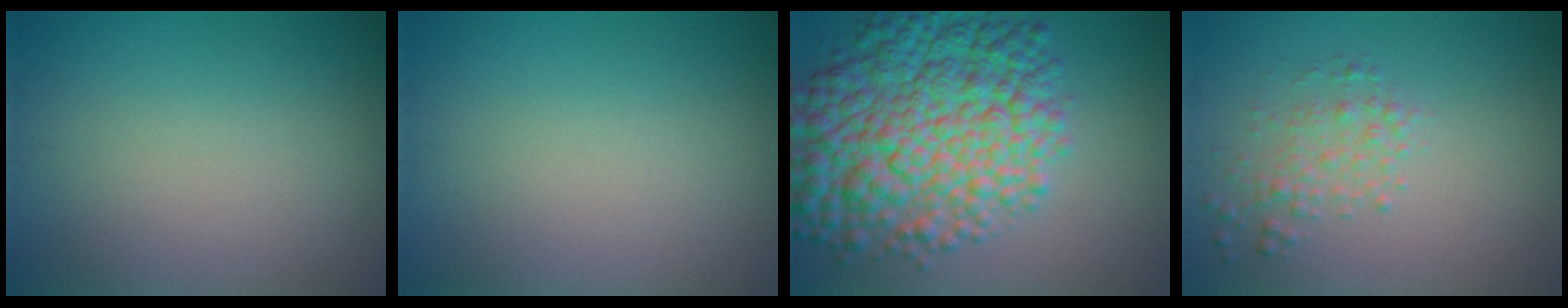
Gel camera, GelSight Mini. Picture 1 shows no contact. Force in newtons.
{"total": 0.0}
{"total": 11.2, "press": 11.2, "slide": 0.3}
{"total": 2.0, "press": 2.0, "slide": 0.1}